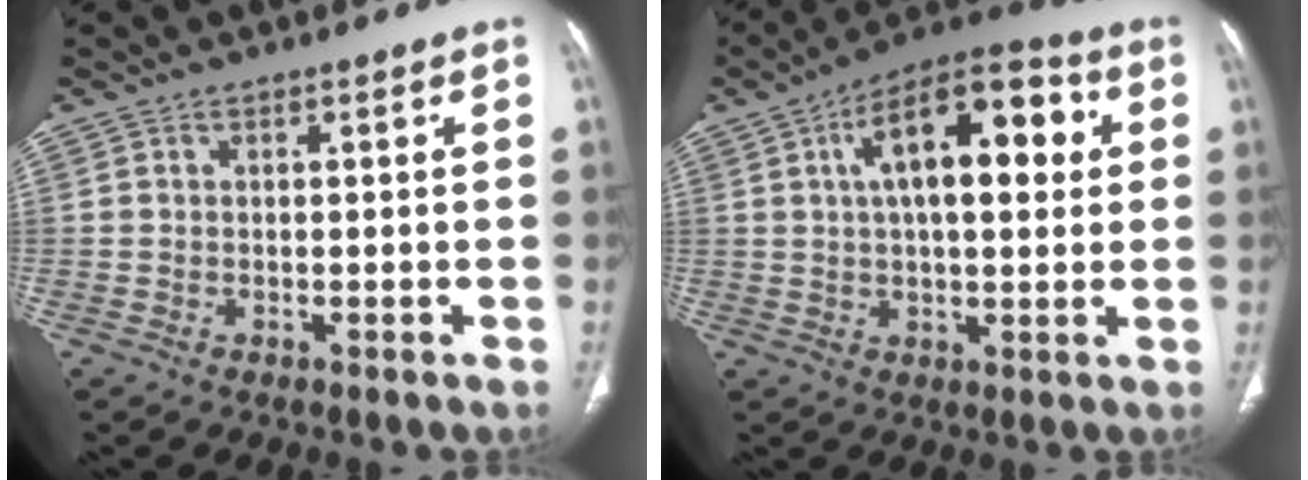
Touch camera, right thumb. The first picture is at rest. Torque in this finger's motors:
{"motor_torque": [0.70, 3.52, 1.85, -0.04, 0.13]}